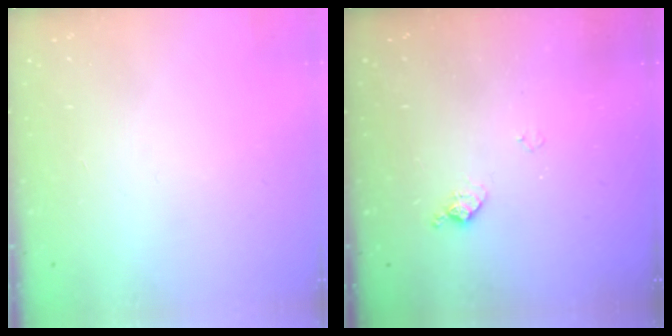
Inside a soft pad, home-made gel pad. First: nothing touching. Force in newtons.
{"total": 6.7, "press": 6.7, "slide": 0.8}